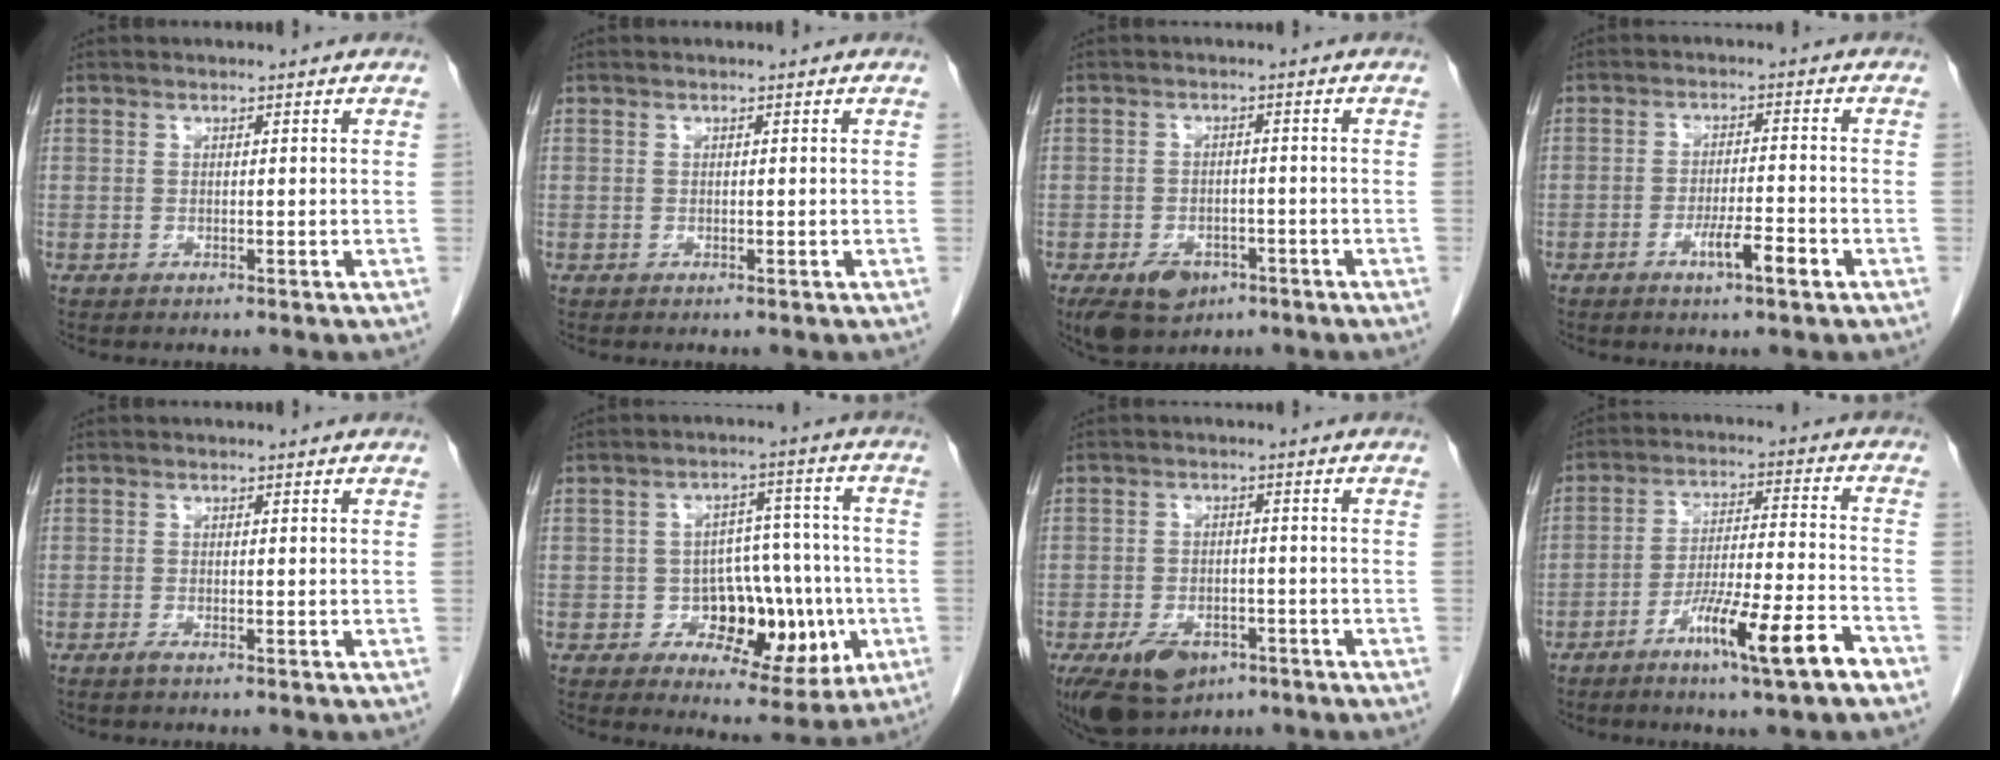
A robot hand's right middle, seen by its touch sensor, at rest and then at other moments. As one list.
[{"total": 0.0}, {"total": 7.1, "force": [-4.3, 4.4, 3.6], "torque": [-0.062, -0.003, -0.061]}, {"total": 5.0, "force": [-2.6, 0.4, 4.2], "torque": [-0.071, -0.002, -0.045]}, {"total": 0.9, "force": [-0.7, 0.0, 0.5], "torque": [-0.012, -0.001, -0.013]}, {"total": 11.6, "force": [-3.0, 6.7, 9.0], "torque": [-0.106, 0.025, -0.030]}, {"total": 9.4, "force": [-5.6, 5.4, 5.3], "torque": [-0.094, -0.004, -0.085]}, {"total": 11.6, "force": [-6.9, 0.0, 9.3], "torque": [-0.156, -0.003, -0.116]}]